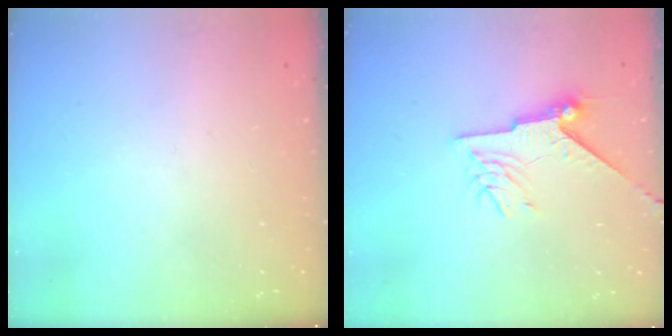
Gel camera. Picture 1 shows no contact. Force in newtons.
{"total": 10.9, "press": 10.8, "slide": 1.3}